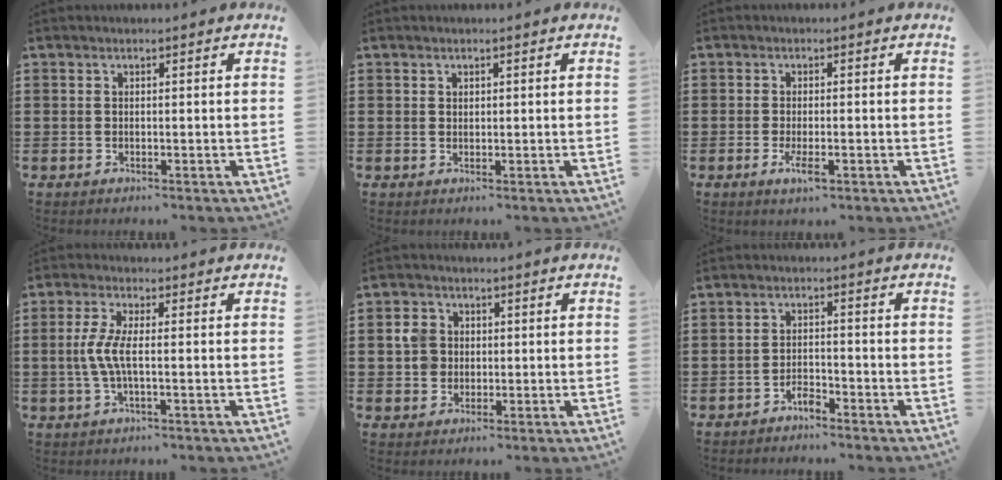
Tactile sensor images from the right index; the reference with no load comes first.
{"total": 0.7, "force": [0.5, 0.5, 0.1], "torque": [-0.004, 0.001, 0.011]}
{"total": 3.0, "force": [-1.2, 0.8, 2.6], "torque": [-0.058, -0.007, -0.025]}
{"total": 4.8, "force": [-0.5, 1.0, 4.6], "torque": [-0.114, -0.008, -0.021]}
{"total": 4.1, "force": [0.2, 3.7, 1.6], "torque": [-0.051, 0.010, 0.000]}
{"total": 2.4, "force": [-2.1, 0.5, 0.8], "torque": [-0.021, 0.003, -0.042]}